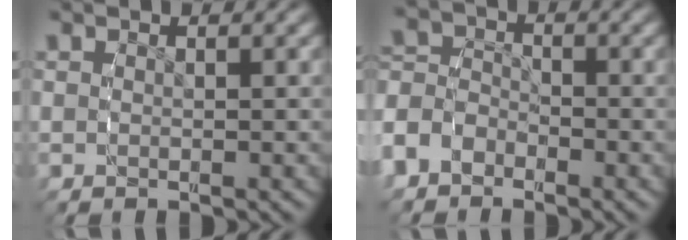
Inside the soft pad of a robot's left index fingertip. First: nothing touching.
{"total": 4.8, "force": [-2.1, 4.1, 1.6], "torque": [-0.043, -0.020, -0.034]}